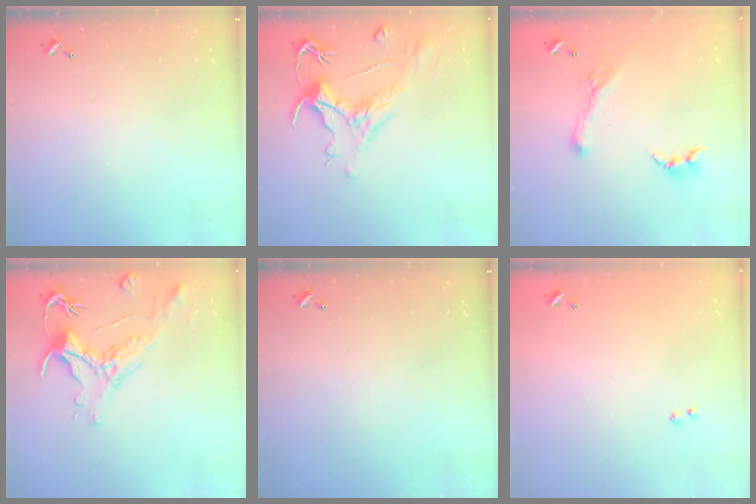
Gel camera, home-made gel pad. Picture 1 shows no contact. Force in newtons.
{"total": 1.5, "press": 0.5, "slide": 1.4}
{"total": 0.8, "press": 0.8, "slide": 0.2}
{"total": 1.6, "press": 0.9, "slide": 1.3}
{"total": 0.0}
{"total": 8.2, "press": 8.2, "slide": 0.5}